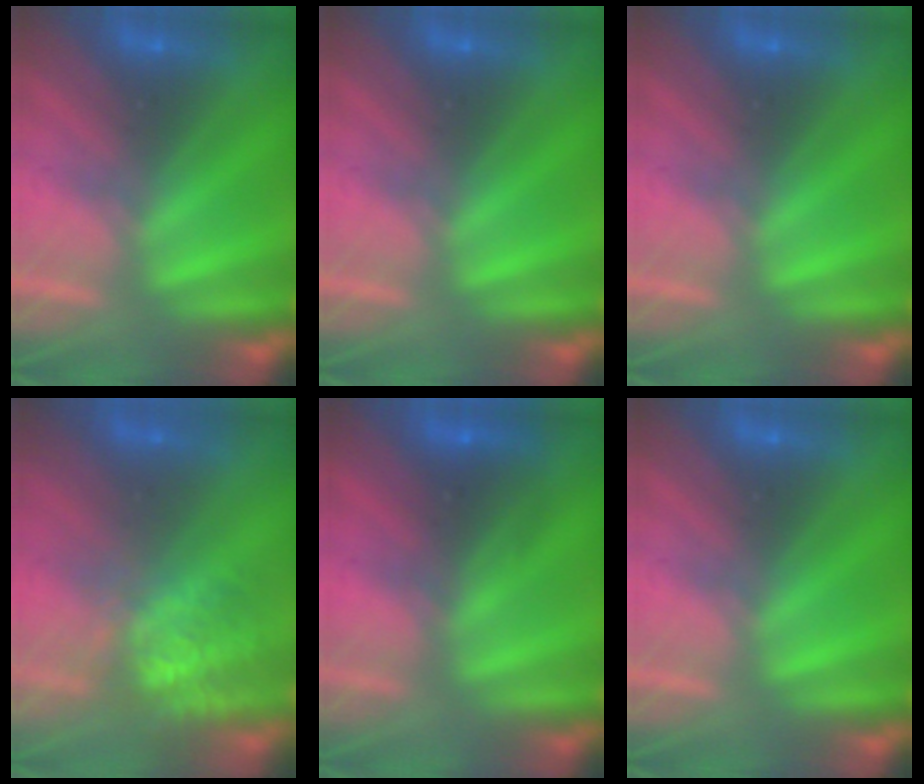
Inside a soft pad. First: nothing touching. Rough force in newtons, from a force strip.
{"total": 0.0}
{"total": 0.0}
{"total": 10.6}
{"total": 2.6}
{"total": 0.0}